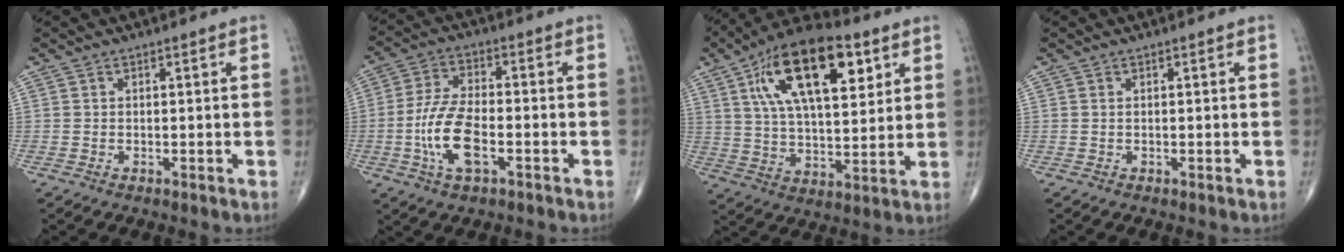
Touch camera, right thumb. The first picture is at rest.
{"total": 10.9, "force": [-3.1, 4.8, 9.3], "torque": [-0.189, 0.014, -0.063]}
{"total": 21.6, "force": [8.8, 9.7, 17.1], "torque": [-0.266, -0.016, 0.146]}
{"total": 0.0}